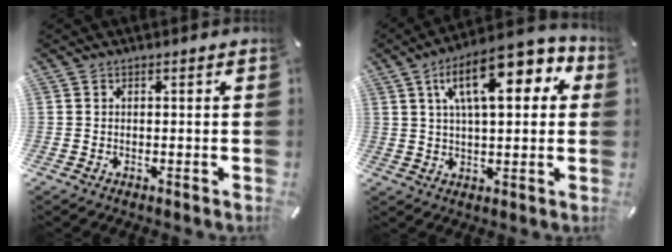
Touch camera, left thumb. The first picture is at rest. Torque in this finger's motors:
{"motor_torque": [1.61, 1.57, 1.84, -0.93, 0.48]}